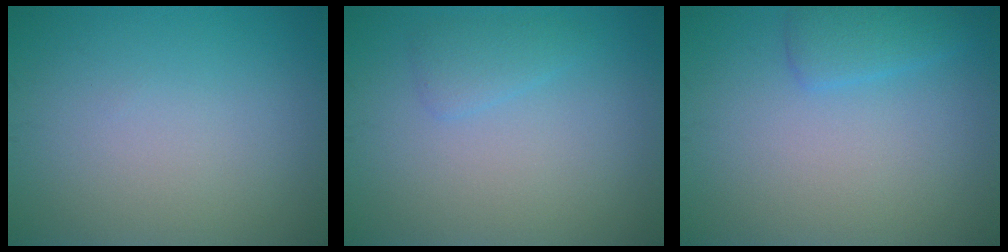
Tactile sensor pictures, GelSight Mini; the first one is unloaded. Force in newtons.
{"total": 1.4, "press": 1.4, "slide": 0.2}
{"total": 2.0, "press": 1.9, "slide": 0.2}